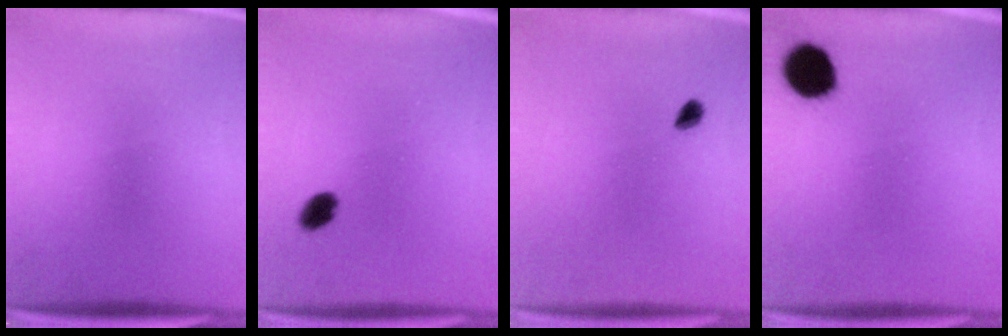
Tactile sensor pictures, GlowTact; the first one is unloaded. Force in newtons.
{"total": 2.8}
{"total": 1.7}
{"total": 8.4}